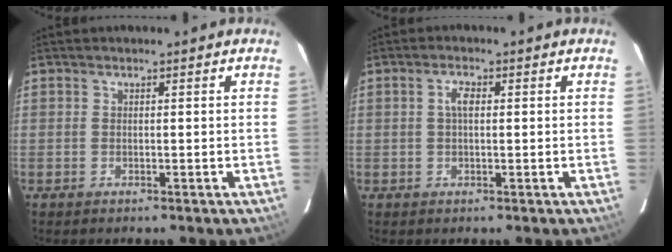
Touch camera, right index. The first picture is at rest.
{"total": 2.3, "force": [0.3, 0.9, 2.0], "torque": [-0.040, 0.007, 0.005]}